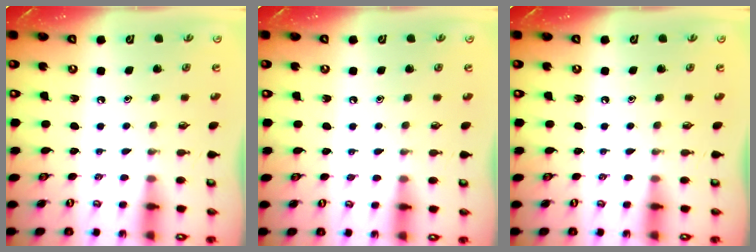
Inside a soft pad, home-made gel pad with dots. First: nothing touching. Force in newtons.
{"total": 3.0, "press": 2.9, "slide": 0.3}
{"total": 0.0}